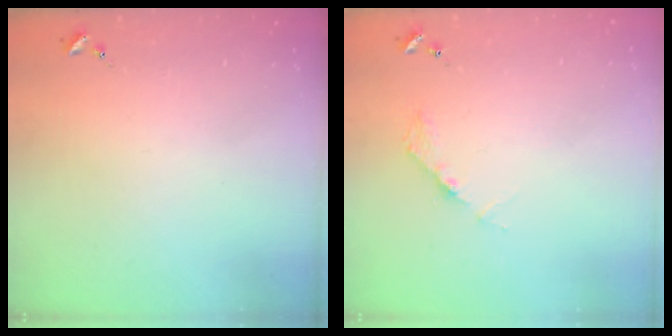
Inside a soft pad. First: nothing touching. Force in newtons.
{"total": 3.6, "press": 3.6, "slide": 0.5}